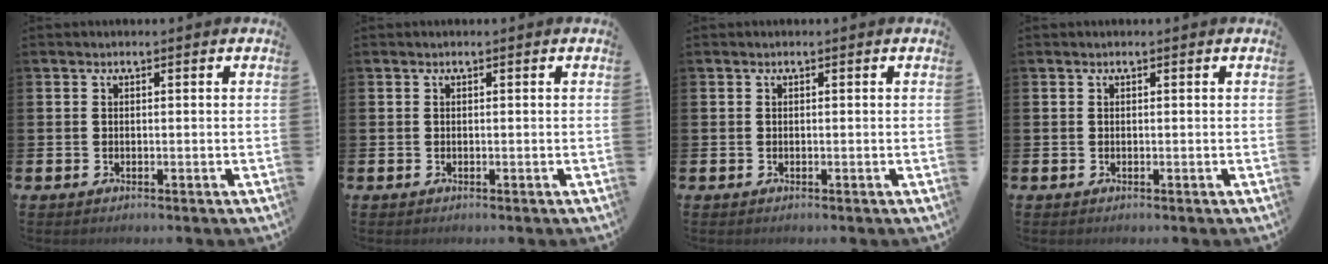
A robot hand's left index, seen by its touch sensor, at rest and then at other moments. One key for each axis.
{"total": 0.0}
{"total": 0.0}
{"total": 0.0}